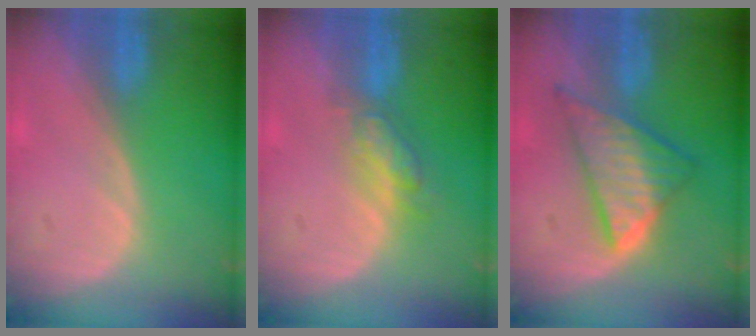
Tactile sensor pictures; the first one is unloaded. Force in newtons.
{"total": 4.6, "press": 4.1, "slide": 2.1}
{"total": 7.8, "press": 7.8, "slide": 0.4}